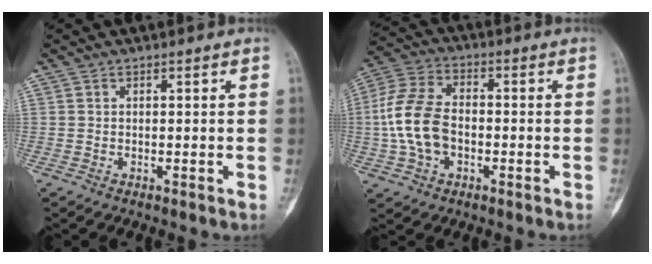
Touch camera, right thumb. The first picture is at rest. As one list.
[{"total": 12.1, "force": [-1.5, 7.9, 9.0], "torque": [-0.180, 0.029, -0.034]}]